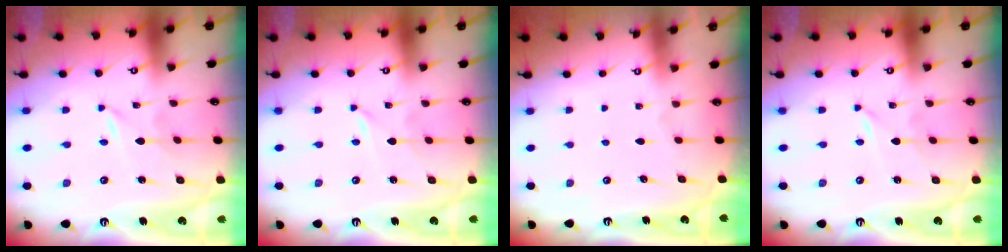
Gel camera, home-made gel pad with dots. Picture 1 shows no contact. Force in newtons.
{"total": 0.0}
{"total": 0.0}
{"total": 0.0}